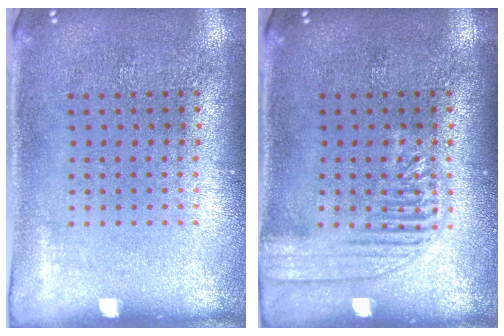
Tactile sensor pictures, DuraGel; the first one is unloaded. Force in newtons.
{"total": 2.3, "press": 2.3, "slide": 0.4}